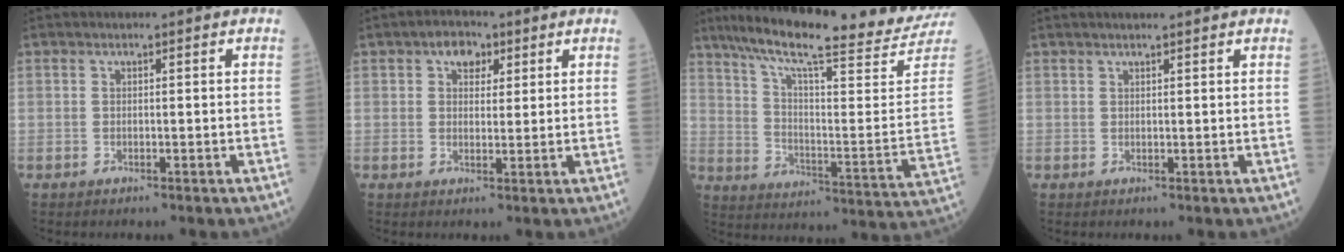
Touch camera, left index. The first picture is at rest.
{"total": 3.6, "force": [1.9, 2.3, 2.0], "torque": [-0.034, 0.015, 0.029]}
{"total": 26.7, "force": [23.4, 0.7, 12.8], "torque": [-0.211, -0.078, 0.308]}
{"total": 3.6, "force": [3.2, 0.2, 1.6], "torque": [-0.017, 0.022, 0.044]}